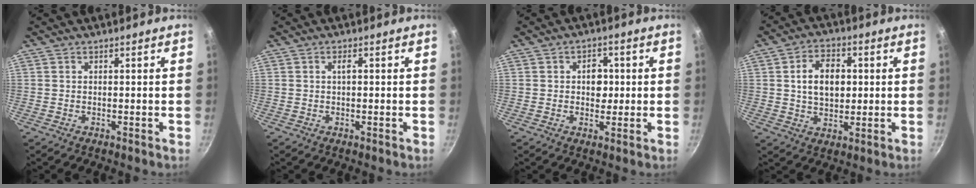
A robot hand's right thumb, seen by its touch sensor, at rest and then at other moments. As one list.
[{"total": 1.3, "force": [0.1, 0.4, 1.2], "torque": [-0.025, 0.004, 0.000]}, {"total": 4.5, "force": [0.4, 3.5, 2.8], "torque": [-0.012, 0.002, 0.001]}, {"total": 9.3, "force": [1.2, 6.4, 6.6], "torque": [-0.090, 0.006, 0.018]}]